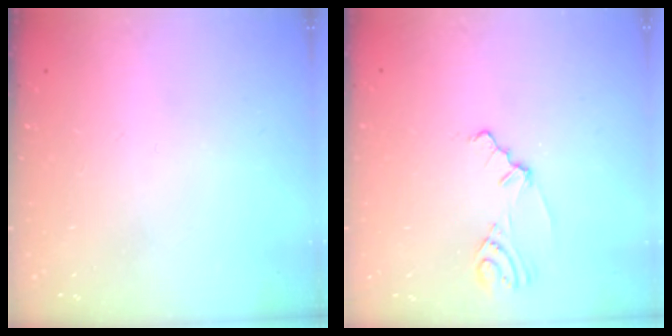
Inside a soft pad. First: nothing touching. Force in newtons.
{"total": 2.2, "press": 2.1, "slide": 0.6}